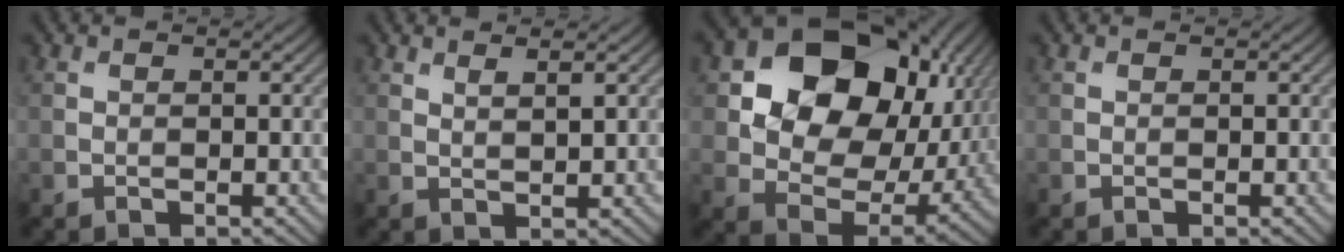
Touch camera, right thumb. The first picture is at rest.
{"total": 1.9, "force": [1.3, 0.2, 1.3], "torque": [-0.021, -0.002, 0.024]}
{"total": 17.0, "force": [5.2, 12.4, 10.4], "torque": [-0.183, 0.006, 0.104]}
{"total": 0.0}